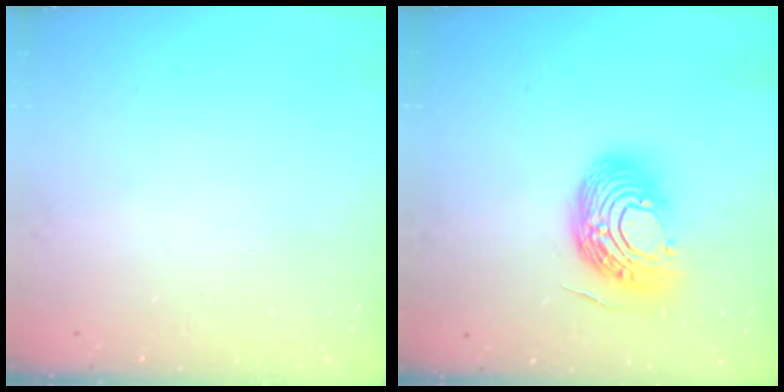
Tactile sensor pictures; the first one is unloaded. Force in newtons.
{"total": 15.0, "press": 14.9, "slide": 1.5}